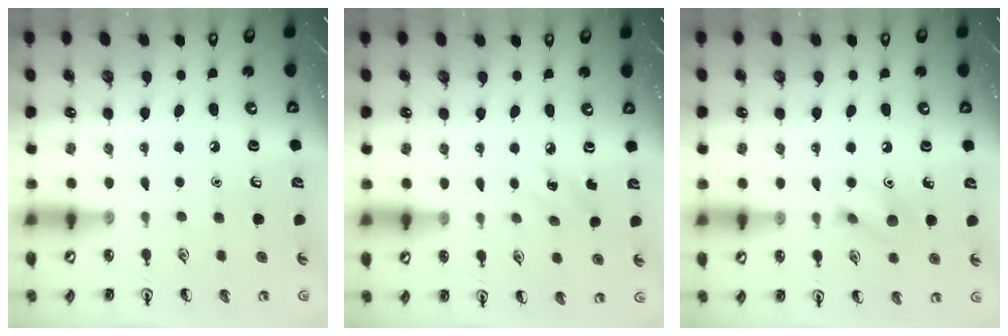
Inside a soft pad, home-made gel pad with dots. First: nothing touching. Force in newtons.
{"total": 4.2, "press": 4.0, "slide": 1.4}
{"total": 7.5, "press": 7.4, "slide": 0.6}